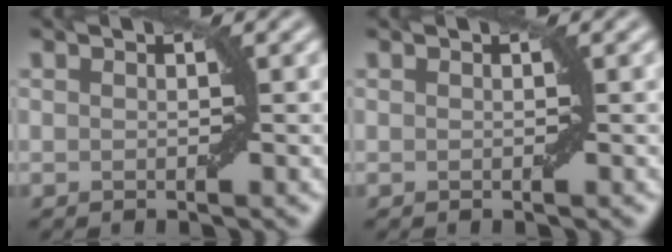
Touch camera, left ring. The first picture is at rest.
{"total": 0.0}